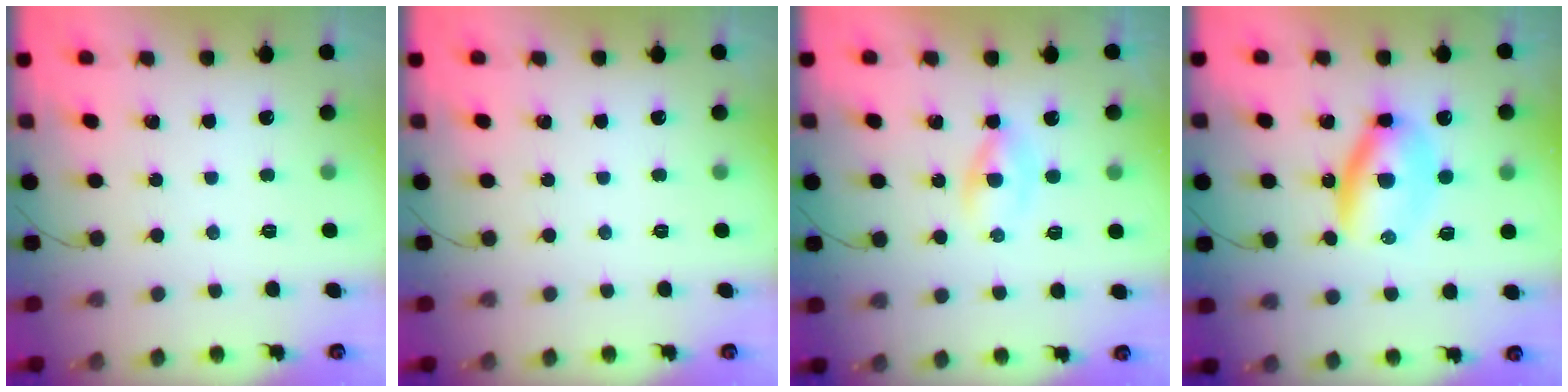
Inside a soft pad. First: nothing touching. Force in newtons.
{"total": 0.0}
{"total": 2.1, "press": 1.7, "slide": 1.2}
{"total": 6.7, "press": 6.6, "slide": 1.2}